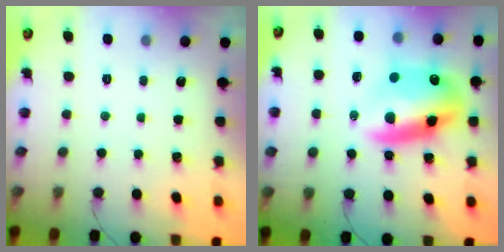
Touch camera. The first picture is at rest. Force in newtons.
{"total": 14.3, "press": 14.0, "slide": 2.7}